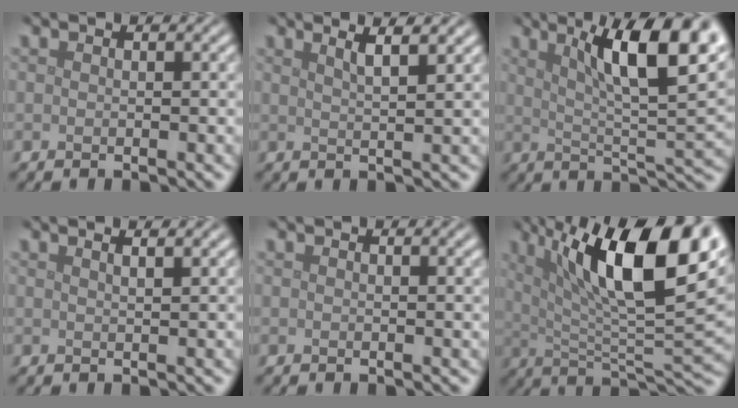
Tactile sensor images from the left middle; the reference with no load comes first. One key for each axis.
{"total": 3.5, "fx": 2.2, "fy": 1.0, "fz": 2.5, "tx": -0.013, "ty": 0.017, "tz": 0.009}
{"total": 11.7, "fx": 5.1, "fy": 3.1, "fz": 10.1, "tx": -0.131, "ty": 0.008, "tz": 0.080}
{"total": 2.6, "fx": 1.6, "fy": 1.0, "fz": 1.7, "tx": 0.001, "ty": 0.008, "tz": -0.006}
{"total": 1.1, "fx": 0.6, "fy": 0.3, "fz": 0.9, "tx": -0.006, "ty": 0.005, "tz": 0.008}
{"total": 14.2, "fx": 6.1, "fy": 4.1, "fz": 12.2, "tx": -0.187, "ty": 0.006, "tz": 0.101}